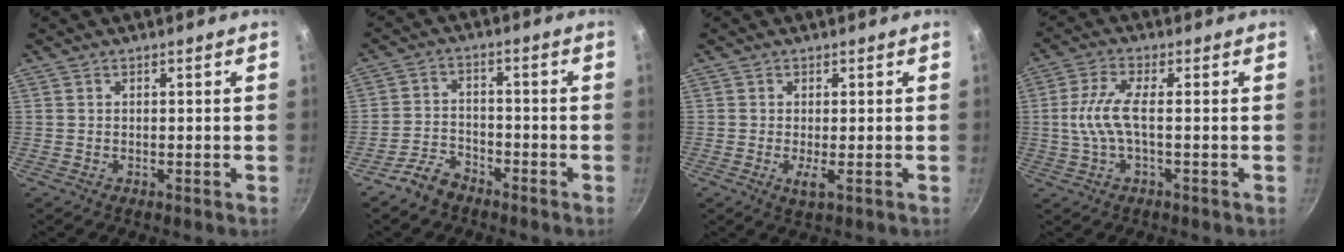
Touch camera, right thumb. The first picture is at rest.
{"total": 5.2, "force": [-4.0, 2.8, 1.7], "torque": [-0.026, 0.043, -0.078]}
{"total": 2.3, "force": [-0.5, 0.5, 2.2], "torque": [-0.048, -0.009, -0.008]}
{"total": 6.7, "force": [-0.4, 2.0, 6.4], "torque": [-0.152, 0.012, -0.013]}